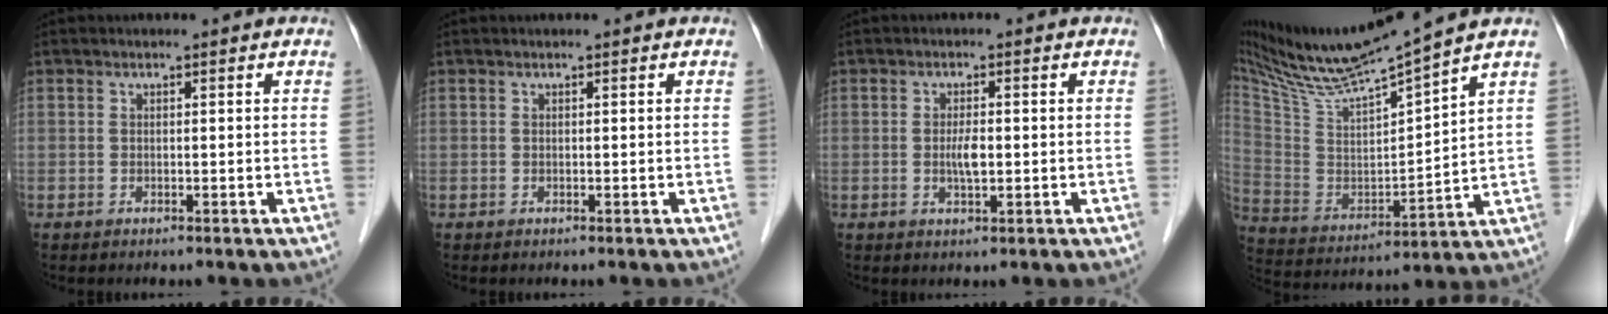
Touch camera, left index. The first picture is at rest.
{"total": 0.0}
{"total": 2.5, "force": [-0.2, 0.6, 2.4], "torque": [-0.048, -0.001, -0.002]}
{"total": 16.7, "force": [14.2, -0.8, 8.6], "torque": [-0.162, -0.004, 0.266]}